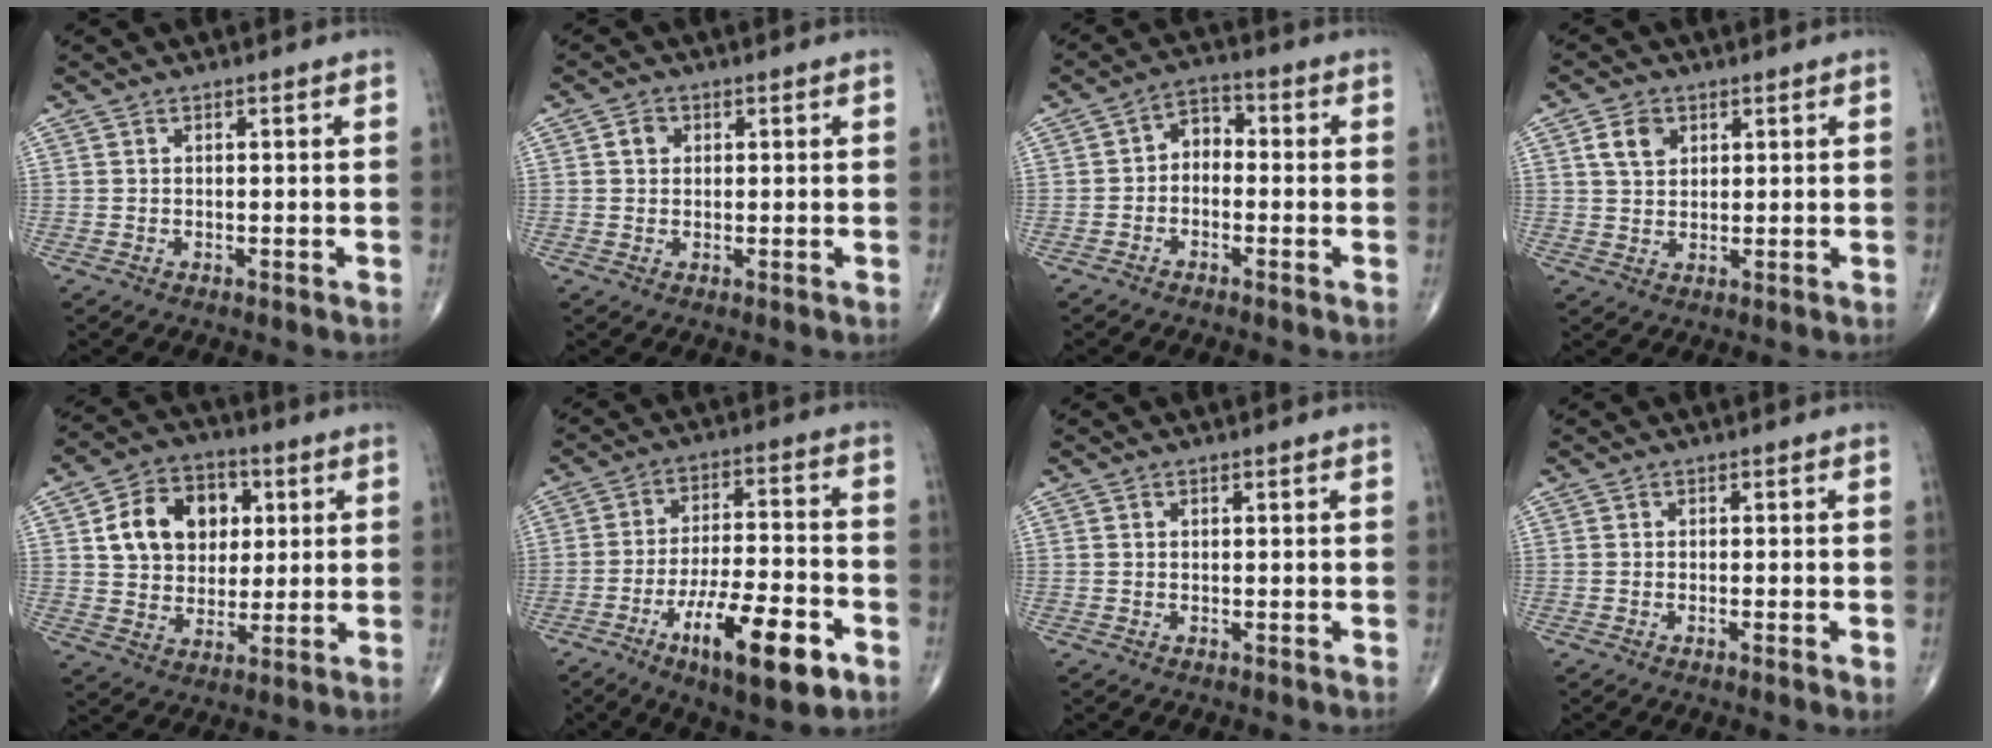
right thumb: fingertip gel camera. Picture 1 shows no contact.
{"total": 2.2, "force": [0.5, 1.9, 1.0], "torque": [-0.007, 0.002, 0.006]}
{"total": 4.6, "force": [-0.9, 3.4, 3.0], "torque": [-0.030, 0.027, -0.033]}
{"total": 4.8, "force": [1.9, 3.5, 2.7], "torque": [-0.035, -0.003, 0.036]}
{"total": 14.1, "force": [3.5, 10.8, 8.4], "torque": [-0.103, 0.003, 0.058]}
{"total": 16.7, "force": [-7.9, 5.0, 13.9], "torque": [-0.224, 0.032, -0.121]}
{"total": 0.0}
{"total": 1.8, "force": [-0.5, 0.2, 1.7], "torque": [-0.034, -0.006, -0.011]}